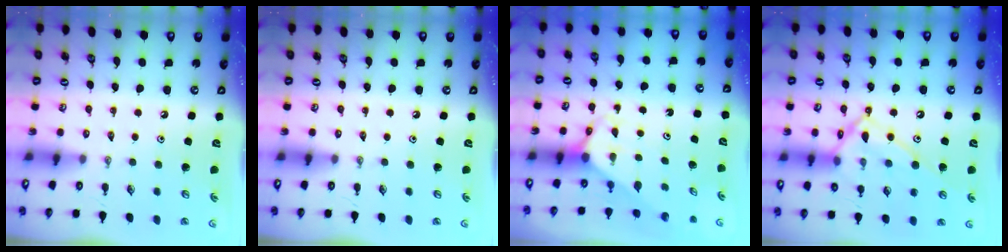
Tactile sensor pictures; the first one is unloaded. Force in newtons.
{"total": 0.0}
{"total": 2.5, "press": 2.5, "slide": 0.2}
{"total": 16.4, "press": 16.4, "slide": 1.1}